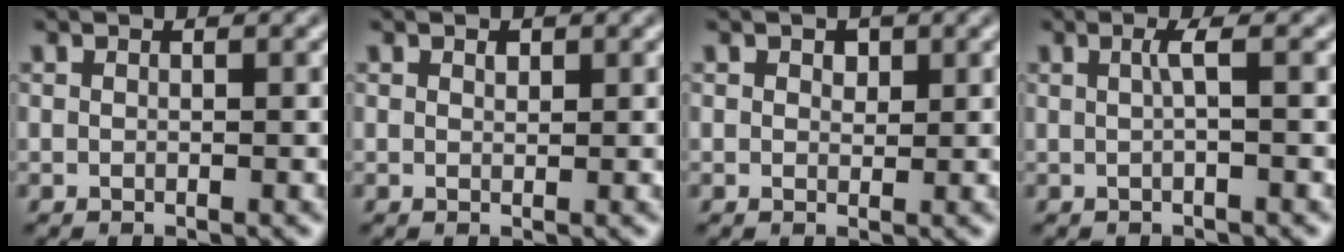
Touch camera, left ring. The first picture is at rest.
{"total": 0.5, "force": [0.4, 0.3, 0.2], "torque": [-0.004, -0.001, 0.005]}
{"total": 1.1, "force": [0.6, 0.7, 0.5], "torque": [-0.006, -0.001, 0.007]}
{"total": 1.4, "force": [0.1, 0.1, 1.3], "torque": [-0.029, 0.004, 0.000]}